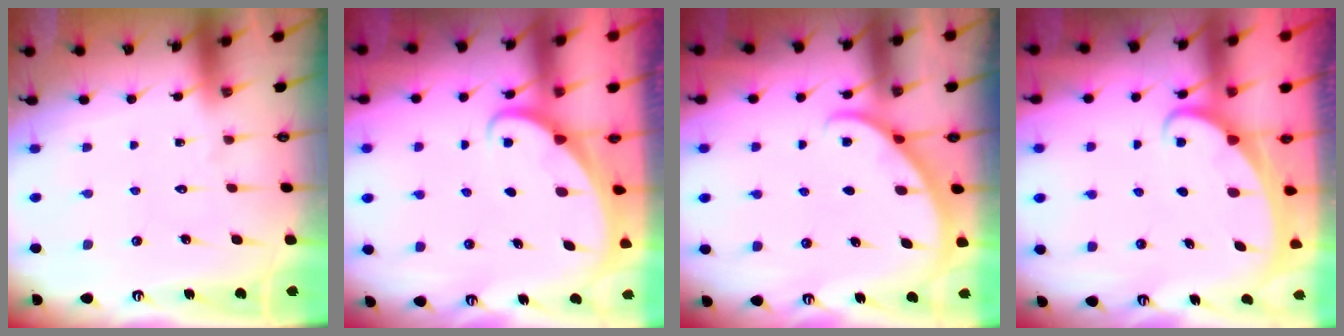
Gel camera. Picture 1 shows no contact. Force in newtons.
{"total": 1.9, "press": 1.9, "slide": 0.1}
{"total": 2.8, "press": 2.8, "slide": 0.2}
{"total": 1.8, "press": 1.8, "slide": 0.2}